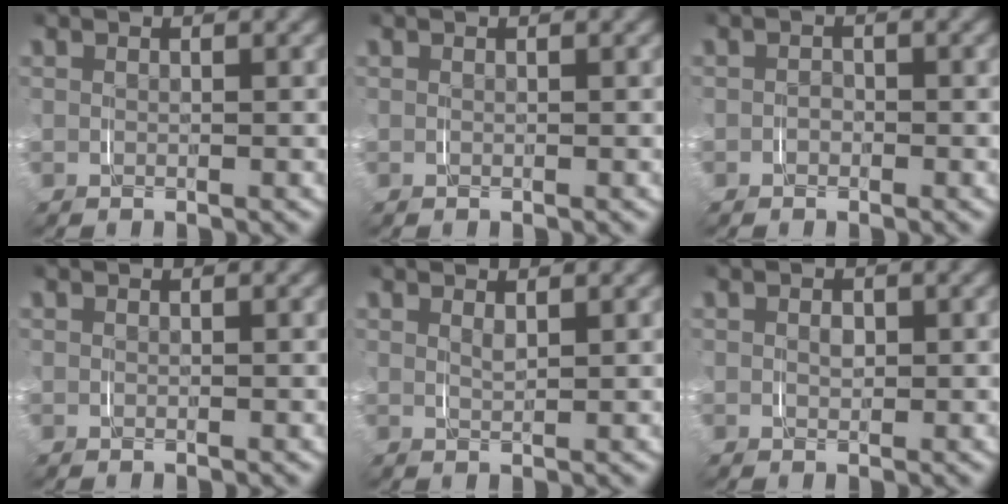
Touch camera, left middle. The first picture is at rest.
{"total": 0.0}
{"total": 1.1, "force": [-0.6, 0.9, 0.2], "torque": [-0.007, -0.003, -0.014]}
{"total": 0.0}
{"total": 1.0, "force": [0.9, -0.1, 0.5], "torque": [-0.013, -0.011, 0.021]}
{"total": 0.8, "force": [0.0, 0.6, 0.4], "torque": [-0.012, -0.009, 0.004]}